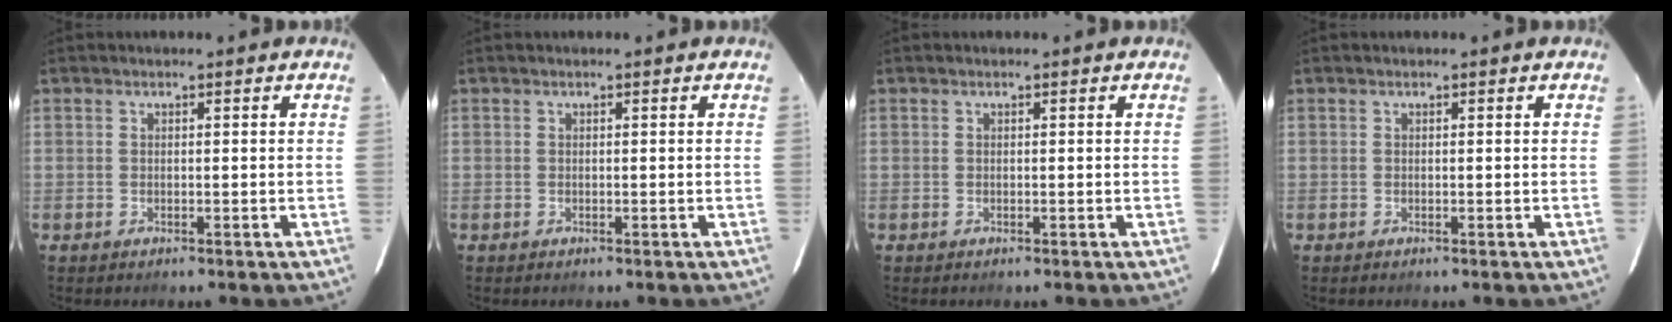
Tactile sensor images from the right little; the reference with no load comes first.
{"total": 0.0}
{"total": 0.0}
{"total": 0.0}